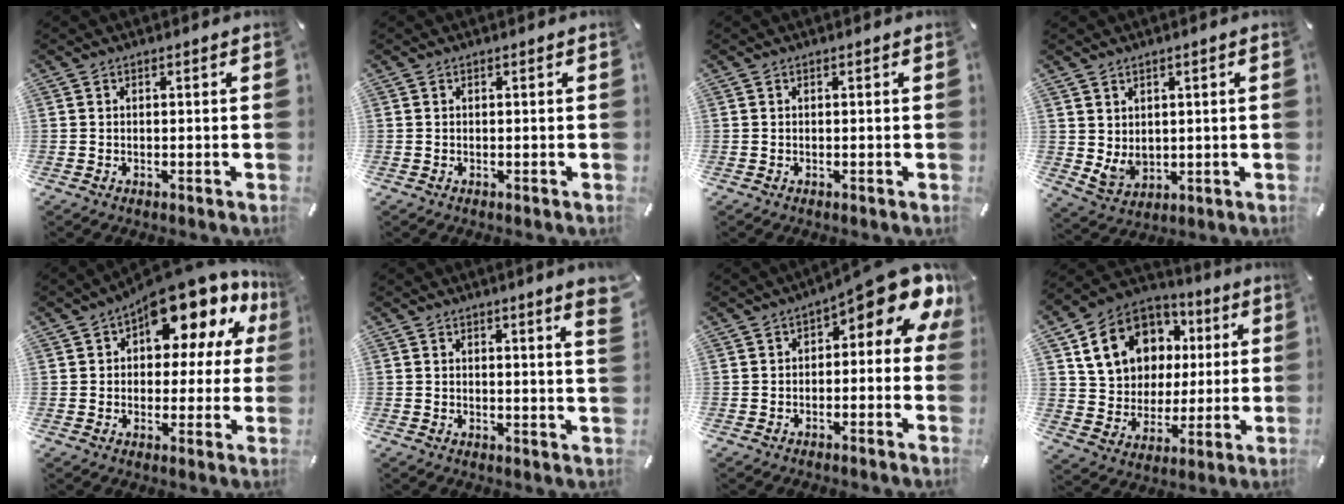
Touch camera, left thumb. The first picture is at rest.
{"total": 0.0}
{"total": 0.0}
{"total": 5.3, "force": [2.3, 4.5, 1.7], "torque": [-0.039, -0.020, 0.041]}
{"total": 14.3, "force": [10.4, 6.2, 7.6], "torque": [-0.114, -0.081, 0.182]}
{"total": 3.8, "force": [2.5, 0.0, 2.8], "torque": [-0.044, -0.014, 0.040]}
{"total": 11.5, "force": [5.6, 4.0, 9.2], "torque": [-0.126, -0.049, 0.093]}
{"total": 15.6, "force": [4.4, 13.6, 6.2], "torque": [-0.098, -0.003, 0.092]}